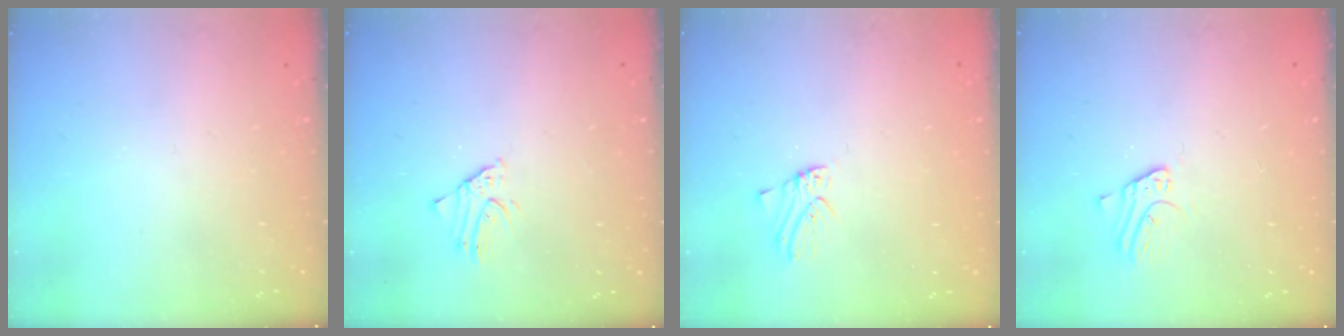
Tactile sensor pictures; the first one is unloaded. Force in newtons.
{"total": 1.5, "press": 1.5, "slide": 0.1}
{"total": 0.0}
{"total": 3.2, "press": 3.2, "slide": 0.2}